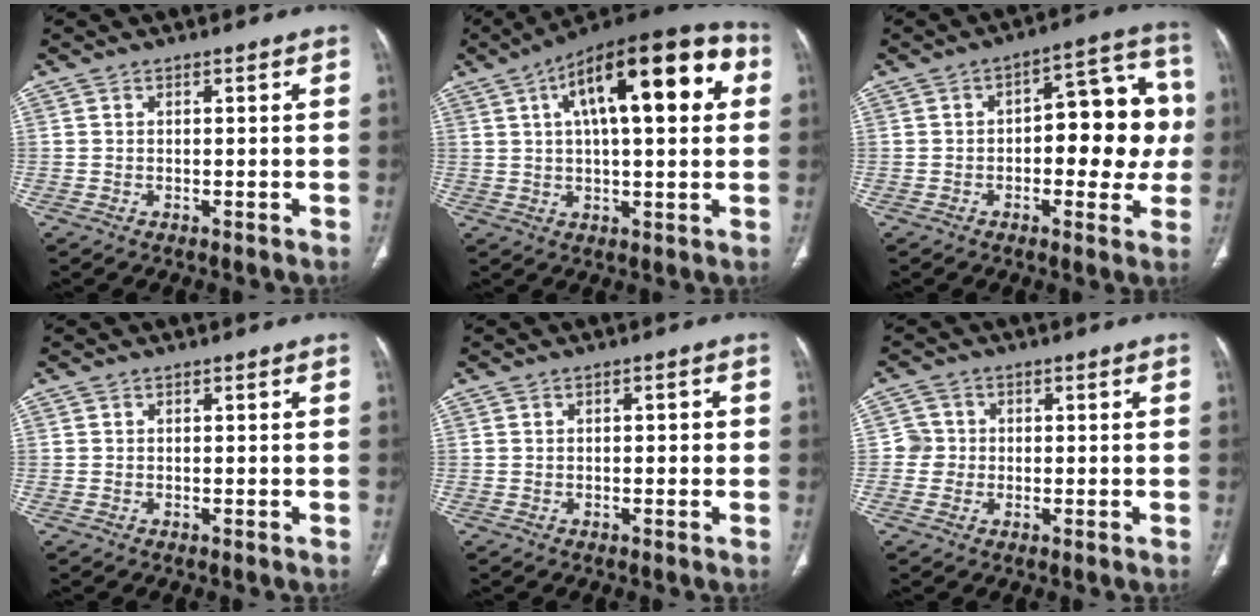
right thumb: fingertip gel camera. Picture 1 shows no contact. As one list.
[{"total": 22.7, "force": [6.6, 8.5, 20.1], "torque": [-0.287, 0.027, 0.092]}, {"total": 15.7, "force": [-0.2, 7.9, 13.6], "torque": [-0.121, 0.041, -0.005]}, {"total": 0.0}, {"total": 1.7, "force": [0.0, 0.8, 1.4], "torque": [-0.015, 0.002, -0.001]}, {"total": 3.0, "force": [-0.2, 3.0, 0.2], "torque": [0.019, 0.010, -0.010]}]